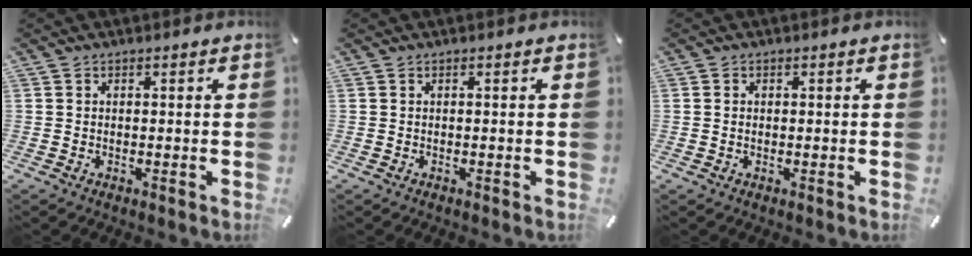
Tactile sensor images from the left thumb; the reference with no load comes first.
{"total": 0.0}
{"total": 1.2, "force": [0.0, 0.9, 0.7], "torque": [-0.016, 0.004, -0.002]}